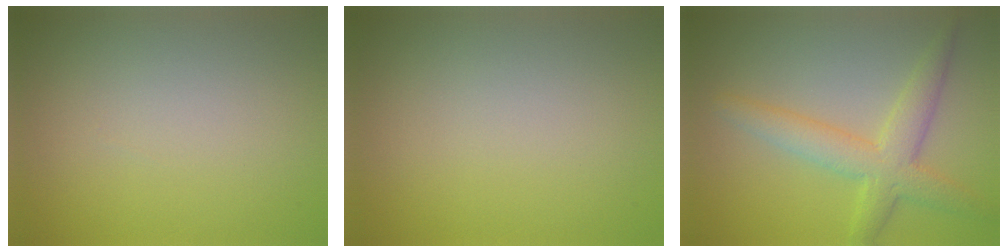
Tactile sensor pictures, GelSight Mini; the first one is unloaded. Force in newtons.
{"total": 0.0}
{"total": 4.4, "press": 4.4, "slide": 0.1}